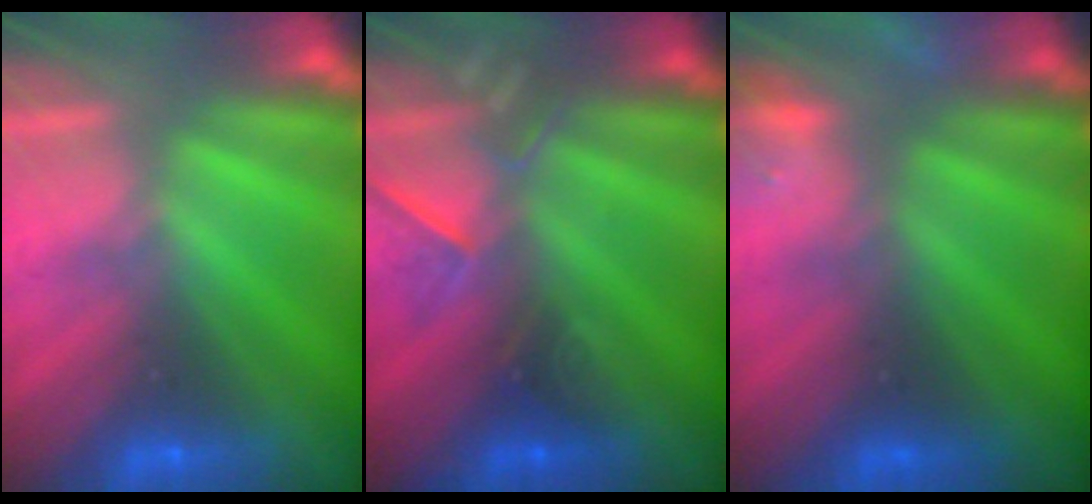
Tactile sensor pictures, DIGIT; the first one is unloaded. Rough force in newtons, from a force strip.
{"total": 2.4}
{"total": 6.6}